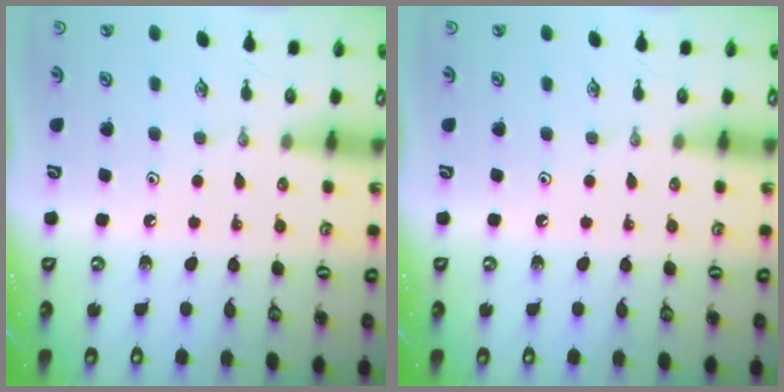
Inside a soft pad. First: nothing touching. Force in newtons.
{"total": 0.0}